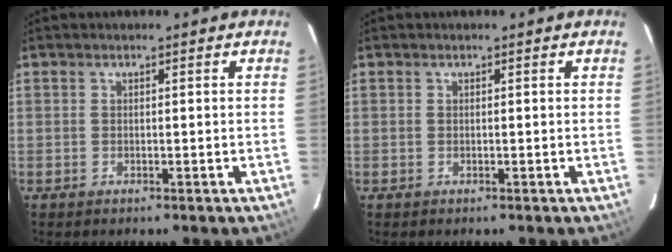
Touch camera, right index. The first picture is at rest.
{"total": 0.0}